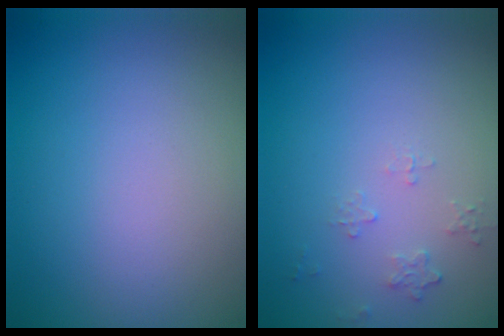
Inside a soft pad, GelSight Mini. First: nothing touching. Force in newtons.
{"total": 0.7, "press": 0.5, "slide": 0.5}